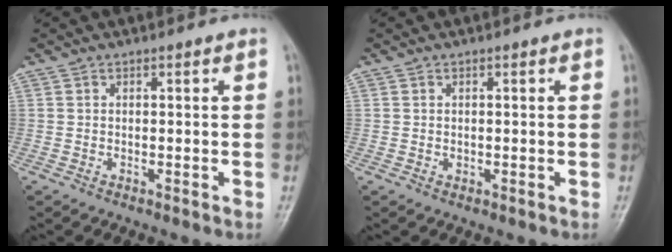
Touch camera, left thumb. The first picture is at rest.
{"total": 0.7, "force": [0.0, 0.5, 0.4], "torque": [-0.004, 0.000, 0.002]}